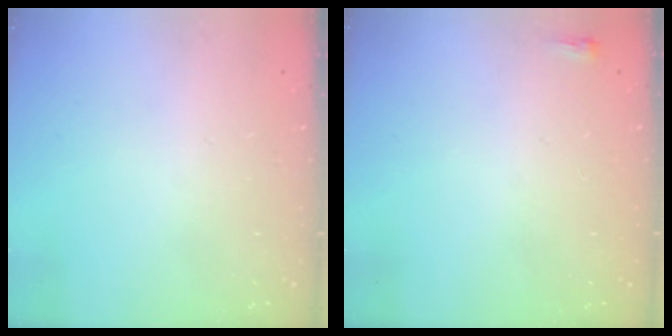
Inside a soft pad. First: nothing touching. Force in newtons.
{"total": 2.0, "press": 2.0, "slide": 0.5}